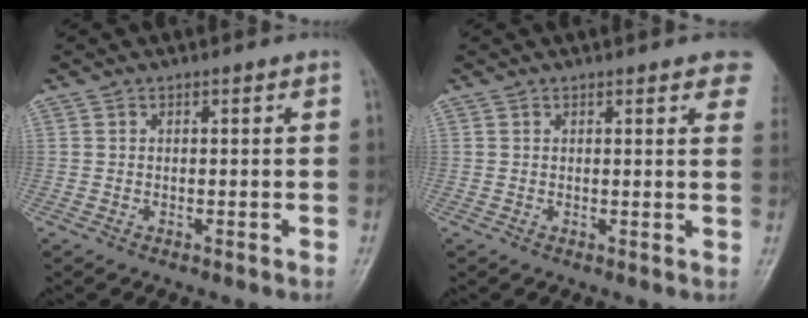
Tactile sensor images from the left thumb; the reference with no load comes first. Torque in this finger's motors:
{"motor_torque": [3.86, 1.15, 1.79, -0.99, 0.03]}